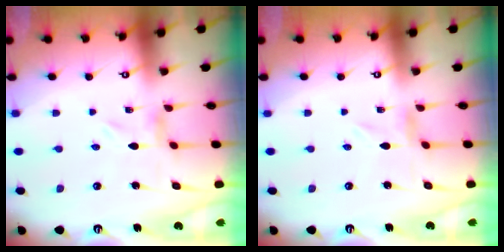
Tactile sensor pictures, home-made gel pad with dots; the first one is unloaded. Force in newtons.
{"total": 0.7, "press": 0.7, "slide": 0.2}